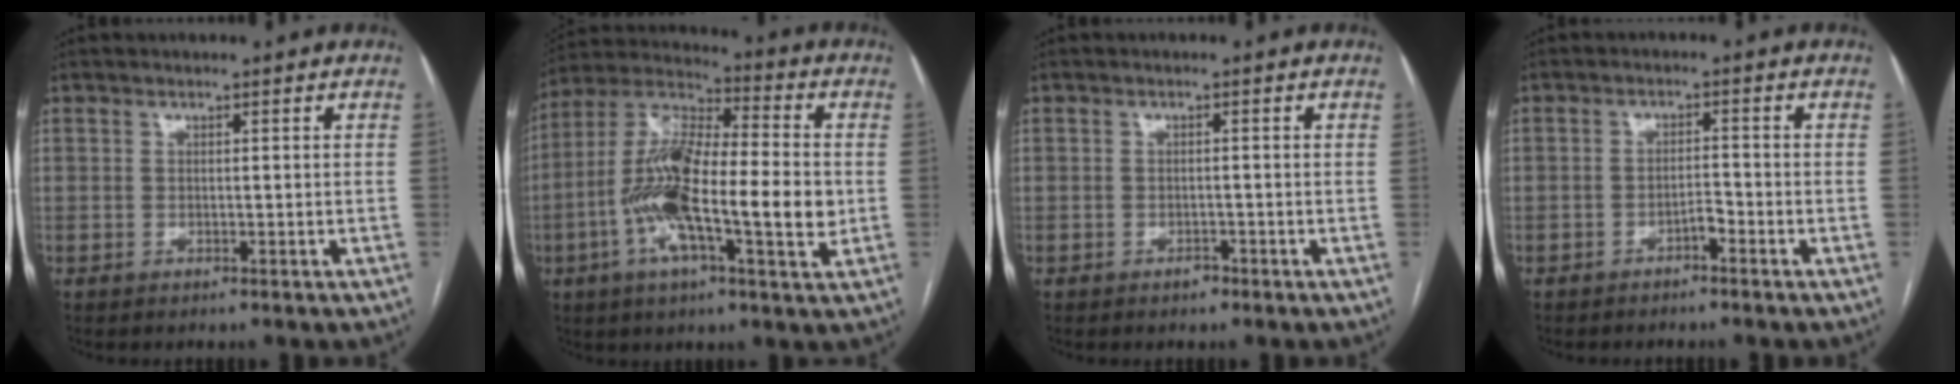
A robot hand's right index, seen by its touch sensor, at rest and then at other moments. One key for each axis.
{"total": 18.9, "fx": -2.7, "fy": 4.3, "fz": 18.2, "tx": -0.346, "ty": 0.008, "tz": -0.055}
{"total": 1.2, "fx": -0.9, "fy": 0.7, "fz": 0.5, "tx": -0.008, "ty": 0.002, "tz": -0.012}
{"total": 1.9, "fx": -1.4, "fy": 0.5, "fz": 1.3, "tx": -0.016, "ty": 0.004, "tz": -0.024}